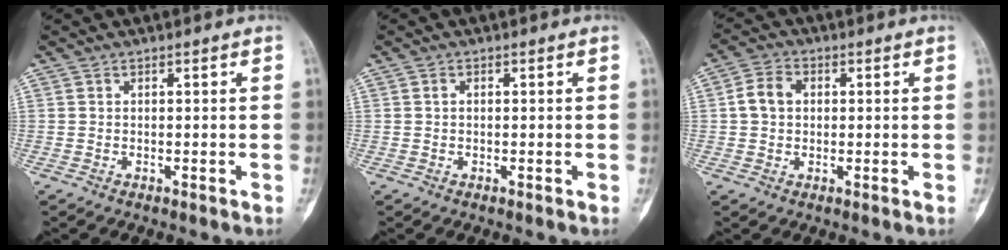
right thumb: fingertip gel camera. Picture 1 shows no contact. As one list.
[{"total": 0.7, "force": [0.1, 0.5, 0.5], "torque": [-0.012, 0.003, 0.001]}, {"total": 5.2, "force": [0.6, 4.1, 3.2], "torque": [-0.056, 0.014, 0.005]}]